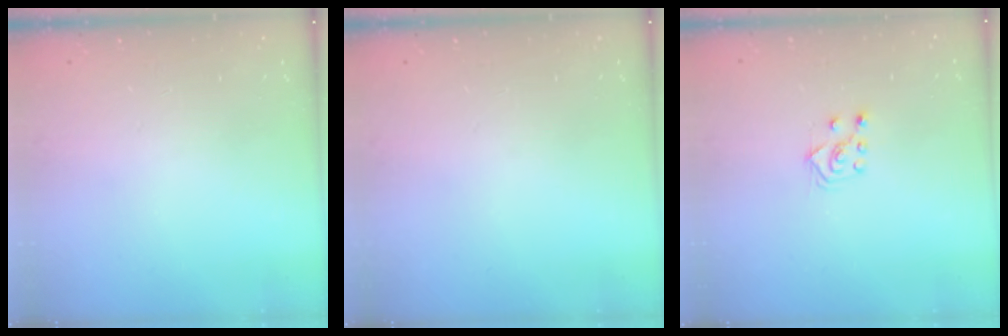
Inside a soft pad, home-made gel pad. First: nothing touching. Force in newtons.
{"total": 0.0}
{"total": 5.7, "press": 5.7, "slide": 0.8}